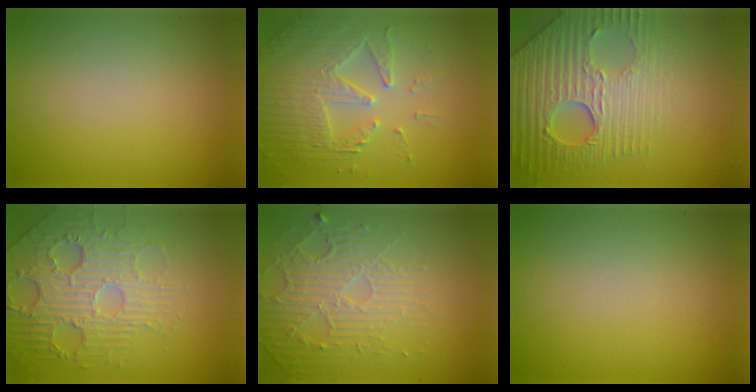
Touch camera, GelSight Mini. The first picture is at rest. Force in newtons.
{"total": 4.9, "press": 4.4, "slide": 2.3}
{"total": 7.1, "press": 5.7, "slide": 4.2}
{"total": 5.1, "press": 4.3, "slide": 2.7}
{"total": 5.8, "press": 3.4, "slide": 4.7}
{"total": 0.0}